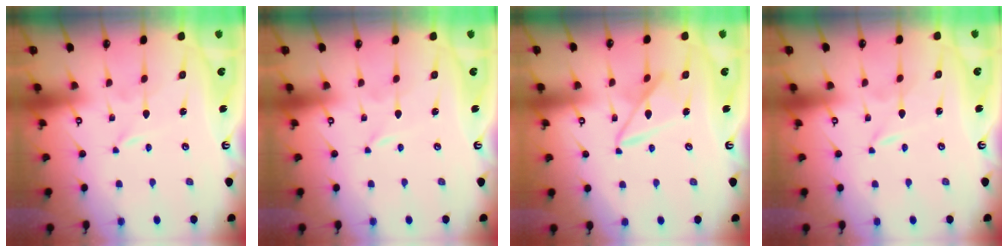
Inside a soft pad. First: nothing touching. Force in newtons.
{"total": 0.0}
{"total": 10.4, "press": 10.4, "slide": 0.9}
{"total": 0.0}